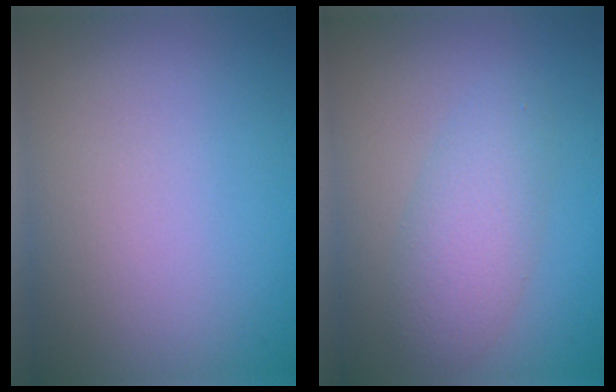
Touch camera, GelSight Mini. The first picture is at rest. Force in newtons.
{"total": 3.7, "press": 3.7, "slide": 0.2}